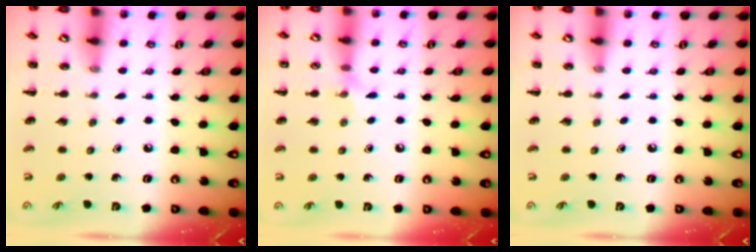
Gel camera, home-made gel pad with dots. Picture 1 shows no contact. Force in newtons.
{"total": 5.6, "press": 5.3, "slide": 1.8}
{"total": 0.0}